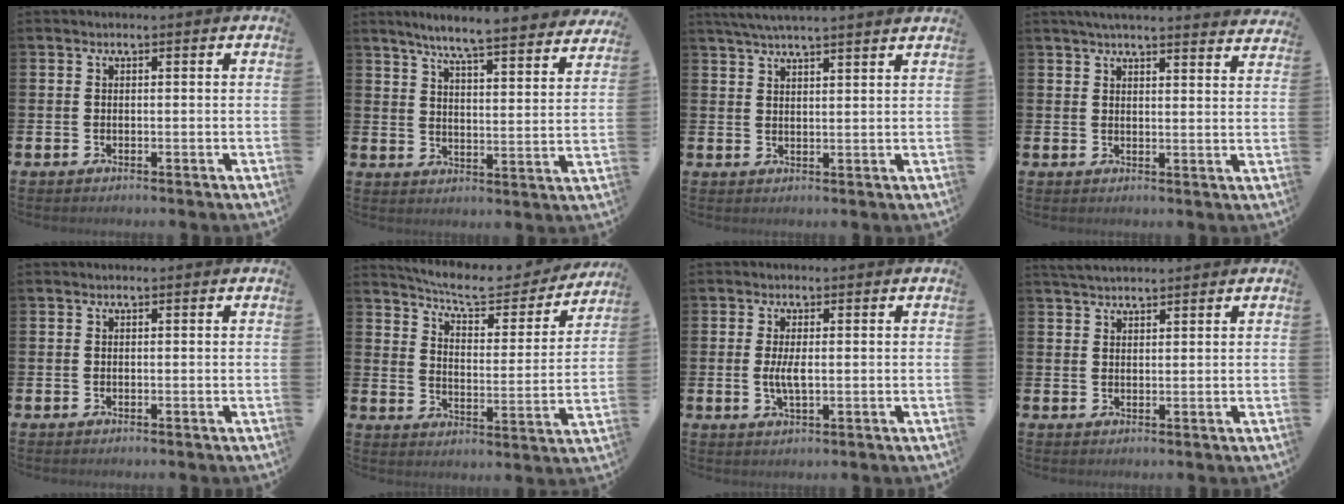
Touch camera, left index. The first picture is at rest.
{"total": 6.8, "force": [6.3, -0.1, 2.4], "torque": [-0.062, -0.047, 0.105]}
{"total": 4.3, "force": [4.1, -0.4, 1.2], "torque": [-0.038, -0.009, 0.075]}
{"total": 4.1, "force": [4.0, -0.1, 1.1], "torque": [-0.024, -0.018, 0.071]}
{"total": 0.0}
{"total": 8.0, "force": [7.3, 1.6, 2.8], "torque": [-0.075, -0.053, 0.122]}
{"total": 3.0, "force": [-0.1, 1.0, 2.8], "torque": [-0.050, 0.001, -0.004]}
{"total": 2.7, "force": [2.5, 0.4, 0.7], "torque": [-0.015, -0.007, 0.046]}